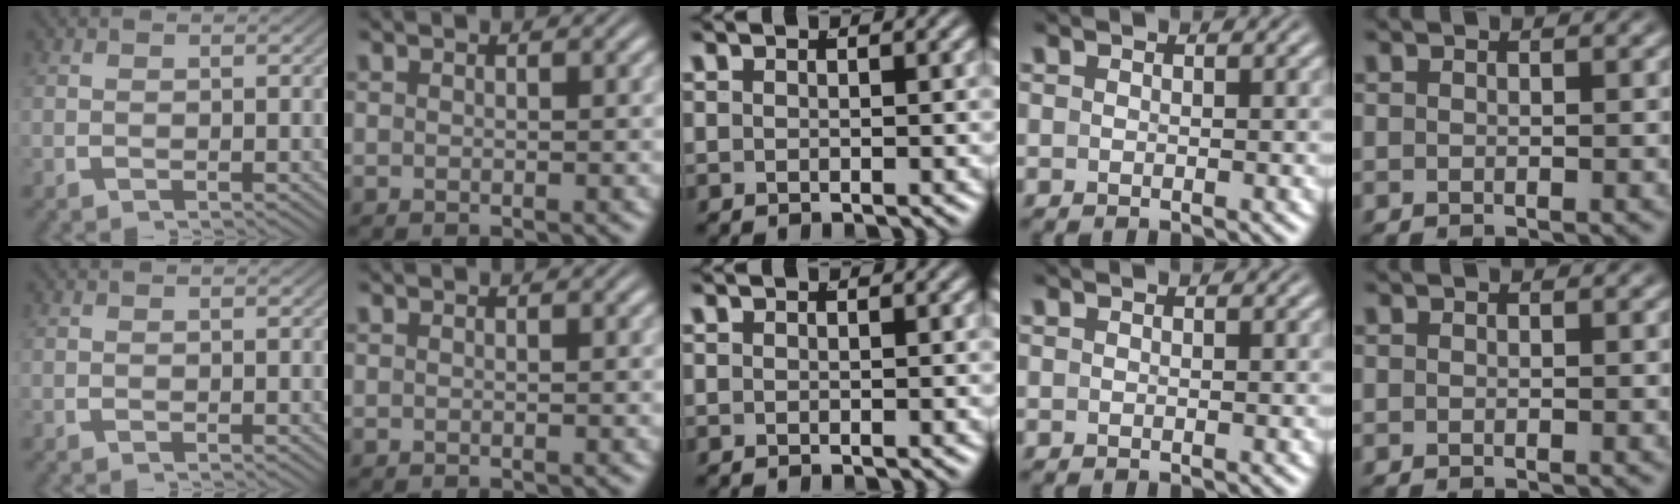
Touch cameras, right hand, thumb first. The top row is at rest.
{}